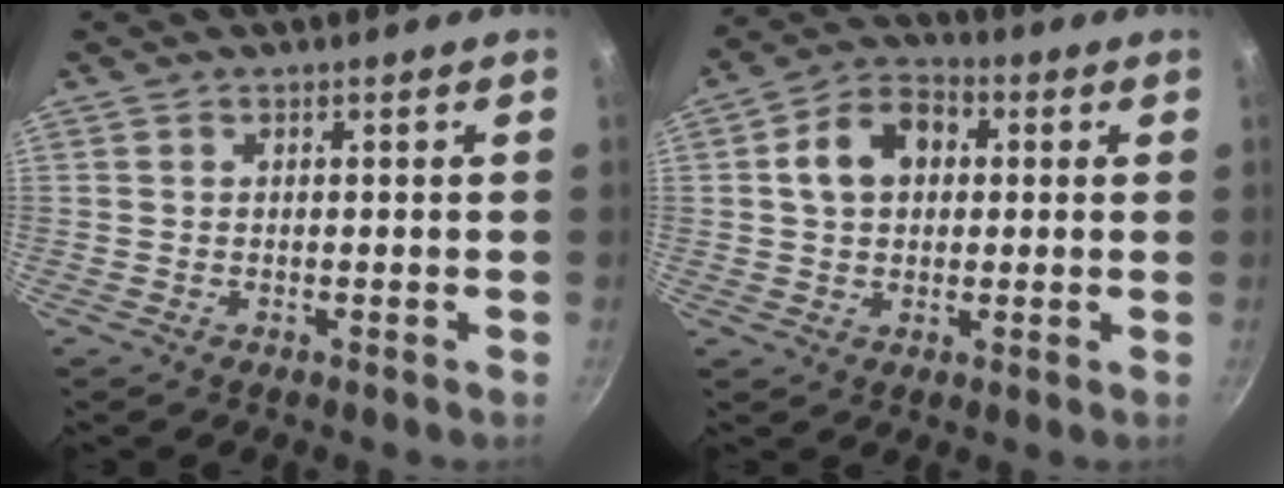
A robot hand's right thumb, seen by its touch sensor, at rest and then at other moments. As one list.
[{"total": 10.0, "force": [1.8, 7.4, 6.5], "torque": [-0.082, 0.023, 0.017]}]